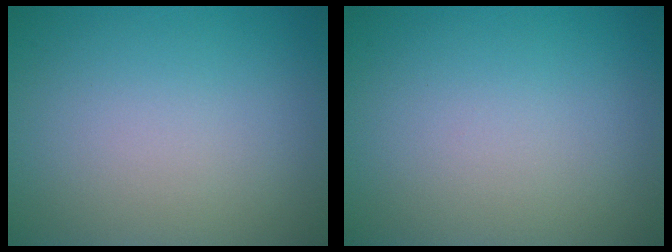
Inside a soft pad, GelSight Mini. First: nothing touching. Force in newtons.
{"total": 0.0}